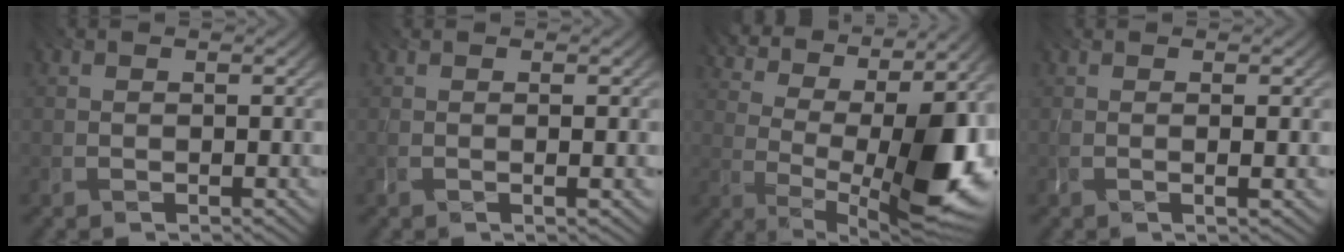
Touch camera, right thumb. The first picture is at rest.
{"total": 0.8, "force": [0.4, -0.2, 0.7], "torque": [-0.009, 0.000, -0.001]}
{"total": 14.3, "force": [3.7, 5.7, 12.6], "torque": [-0.196, 0.021, 0.066]}
{"total": 1.4, "force": [0.3, -0.1, 1.3], "torque": [-0.017, 0.001, -0.005]}